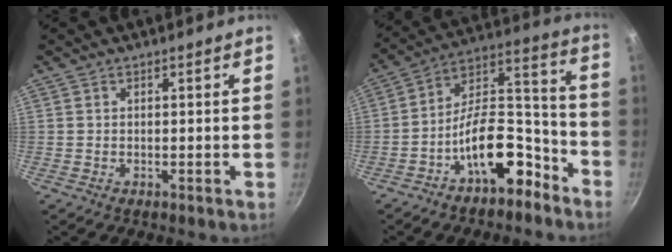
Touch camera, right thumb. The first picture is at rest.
{"total": 15.3, "force": [-8.5, 7.6, 10.2], "torque": [-0.114, 0.107, -0.136]}